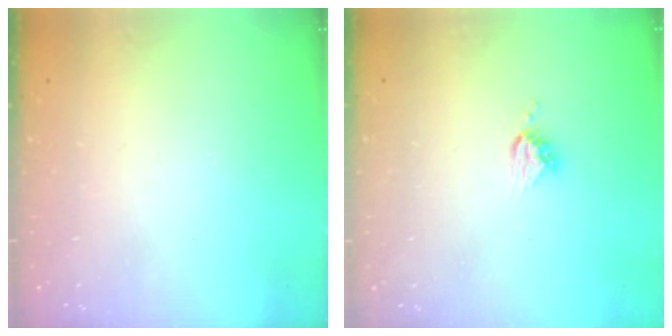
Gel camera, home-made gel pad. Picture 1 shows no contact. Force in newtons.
{"total": 5.2, "press": 5.2, "slide": 0.1}